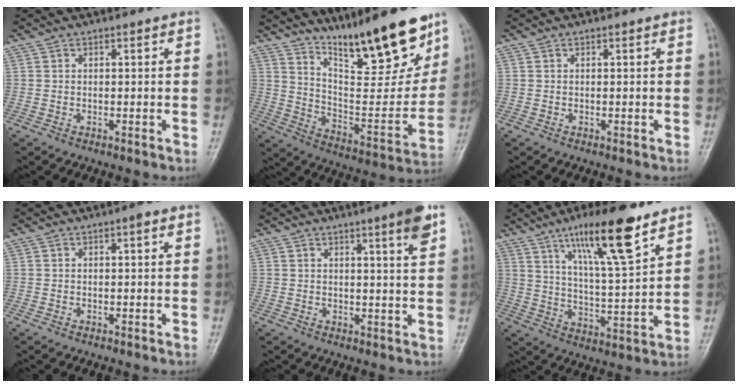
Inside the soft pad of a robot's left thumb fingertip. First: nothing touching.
{"total": 21.9, "force": [16.0, 5.0, 14.0], "torque": [-0.176, -0.095, 0.266]}
{"total": 0.0}
{"total": 1.2, "force": [0.5, 0.4, 1.0], "torque": [-0.014, 0.003, 0.004]}
{"total": 5.6, "force": [3.2, 0.1, 4.5], "torque": [-0.060, -0.018, 0.043]}
{"total": 15.8, "force": [9.9, 2.8, 11.9], "torque": [-0.190, -0.051, 0.173]}